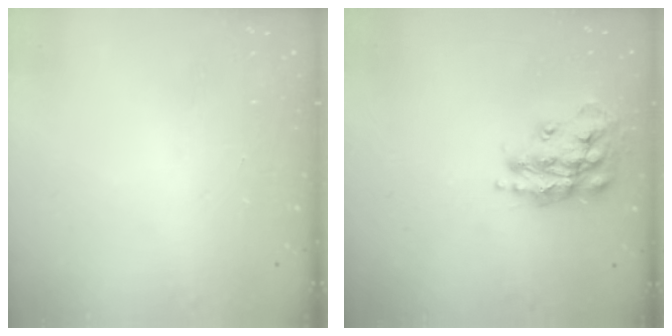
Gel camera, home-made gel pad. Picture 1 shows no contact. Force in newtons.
{"total": 15.5, "press": 15.4, "slide": 1.3}